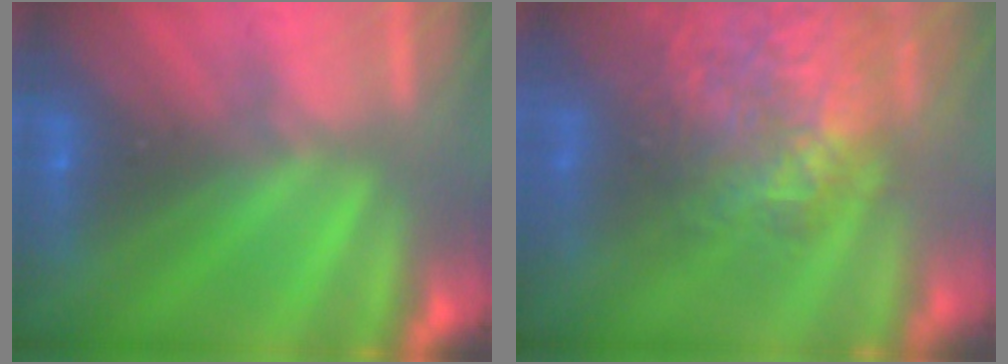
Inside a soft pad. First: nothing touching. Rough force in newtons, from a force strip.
{"total": 7.6}